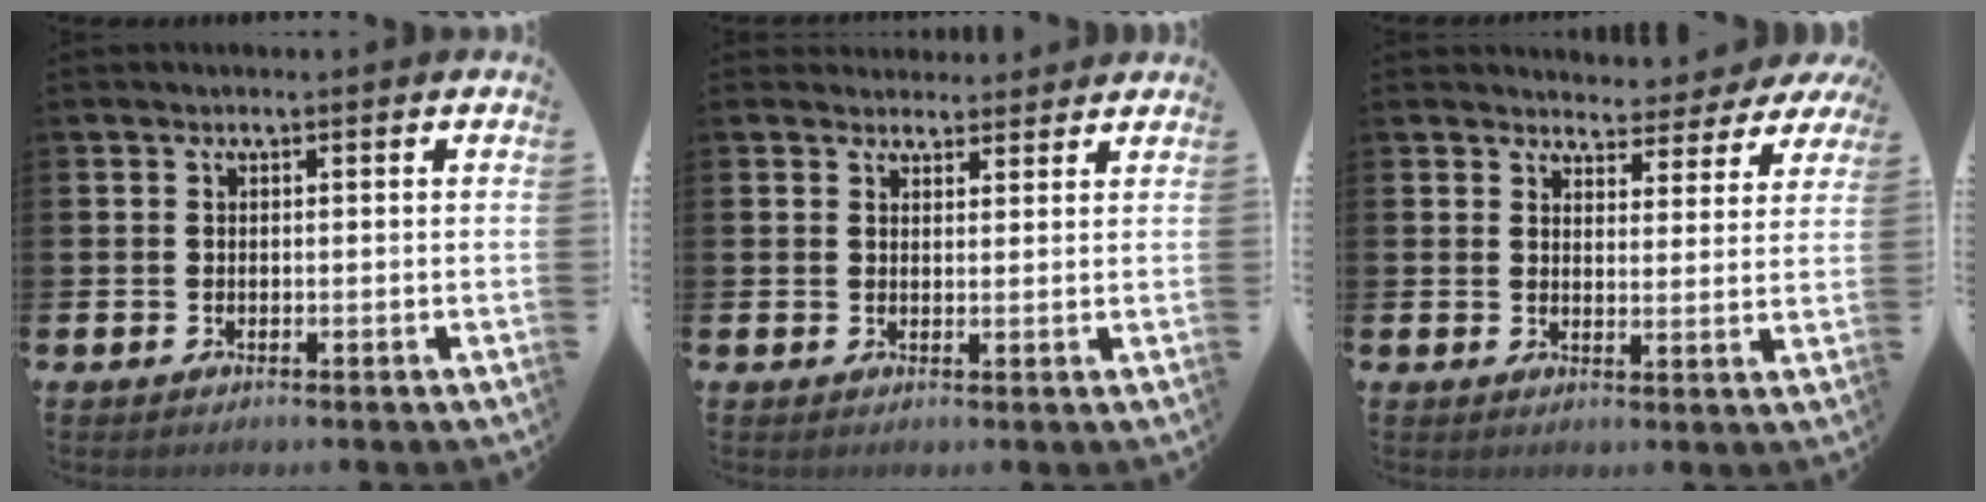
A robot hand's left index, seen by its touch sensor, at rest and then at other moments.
{"total": 2.9, "force": [2.7, 0.9, -0.3], "torque": [0.008, -0.012, 0.048]}
{"total": 3.9, "force": [3.8, 1.2, 0.0], "torque": [-0.006, -0.030, 0.063]}